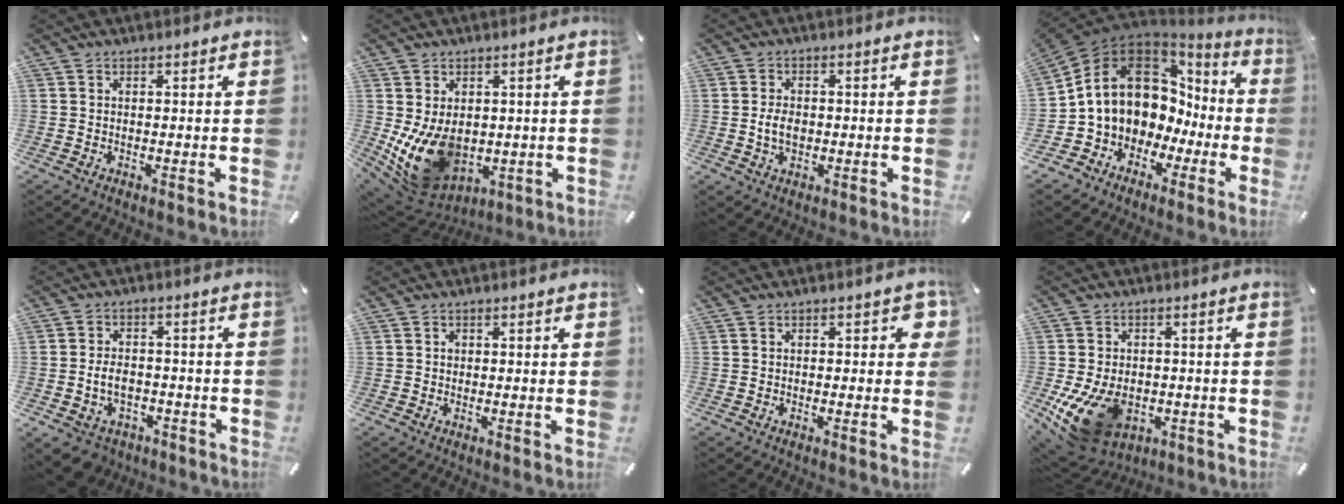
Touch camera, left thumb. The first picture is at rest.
{"total": 13.1, "force": [-1.3, 9.9, 8.4], "torque": [-0.160, -0.017, -0.018]}
{"total": 4.6, "force": [-0.4, 3.2, 3.2], "torque": [-0.065, -0.002, -0.014]}
{"total": 13.4, "force": [3.7, 10.9, 6.9], "torque": [-0.130, -0.036, 0.076]}
{"total": 7.5, "force": [-2.2, 6.0, 3.9], "torque": [-0.083, 0.020, -0.039]}
{"total": 1.0, "force": [0.0, 0.9, 0.4], "torque": [-0.009, 0.005, -0.001]}
{"total": 3.2, "force": [0.1, 1.8, 2.6], "torque": [-0.035, 0.005, -0.003]}
{"total": 14.5, "force": [-4.7, 10.5, 8.9], "torque": [-0.179, 0.019, -0.075]}